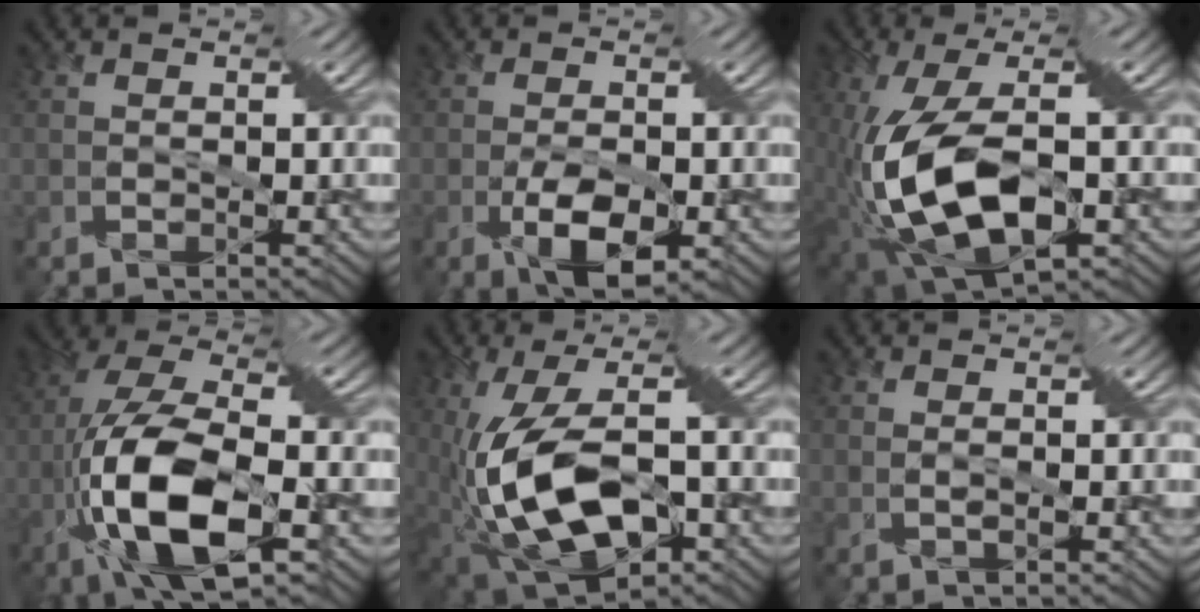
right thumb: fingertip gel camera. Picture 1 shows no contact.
{"total": 6.5, "force": [-2.2, 2.3, 5.6], "torque": [-0.116, -0.014, -0.036]}
{"total": 13.5, "force": [-2.5, 5.8, 11.9], "torque": [-0.270, -0.019, -0.041]}
{"total": 14.6, "force": [-4.7, 5.1, 12.8], "torque": [-0.285, -0.008, -0.090]}
{"total": 13.7, "force": [-2.3, 5.6, 12.3], "torque": [-0.264, -0.011, -0.040]}
{"total": 1.0, "force": [0.2, 0.0, 1.0], "torque": [-0.029, -0.004, 0.007]}